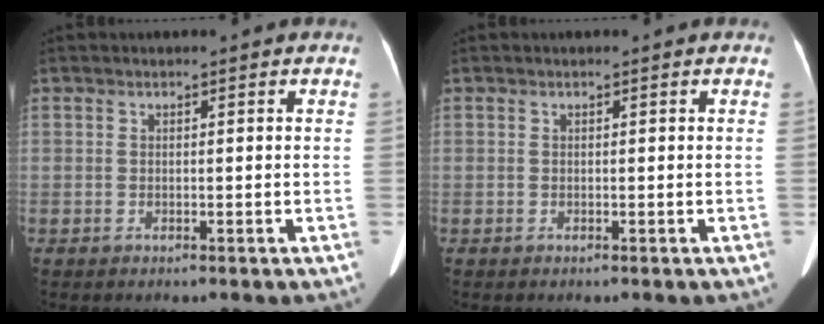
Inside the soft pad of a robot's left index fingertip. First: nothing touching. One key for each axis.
{"total": 0.0}